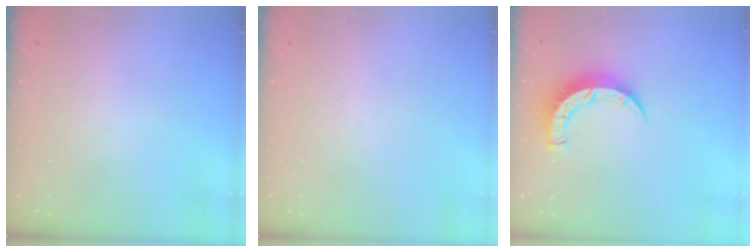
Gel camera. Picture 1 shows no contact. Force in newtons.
{"total": 0.0}
{"total": 8.7, "press": 8.6, "slide": 0.9}